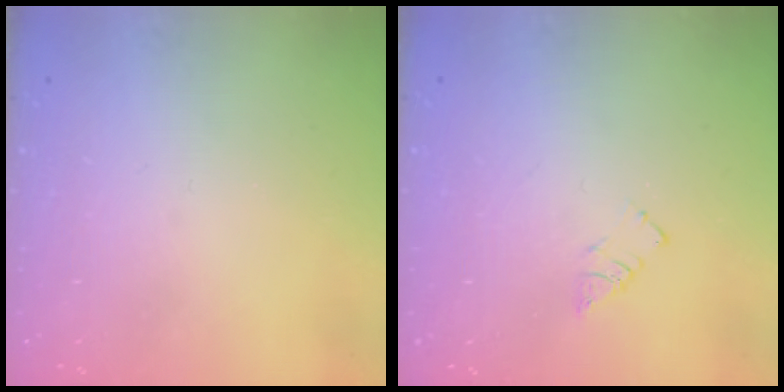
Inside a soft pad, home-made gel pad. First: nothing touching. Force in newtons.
{"total": 3.3, "press": 3.3, "slide": 0.4}